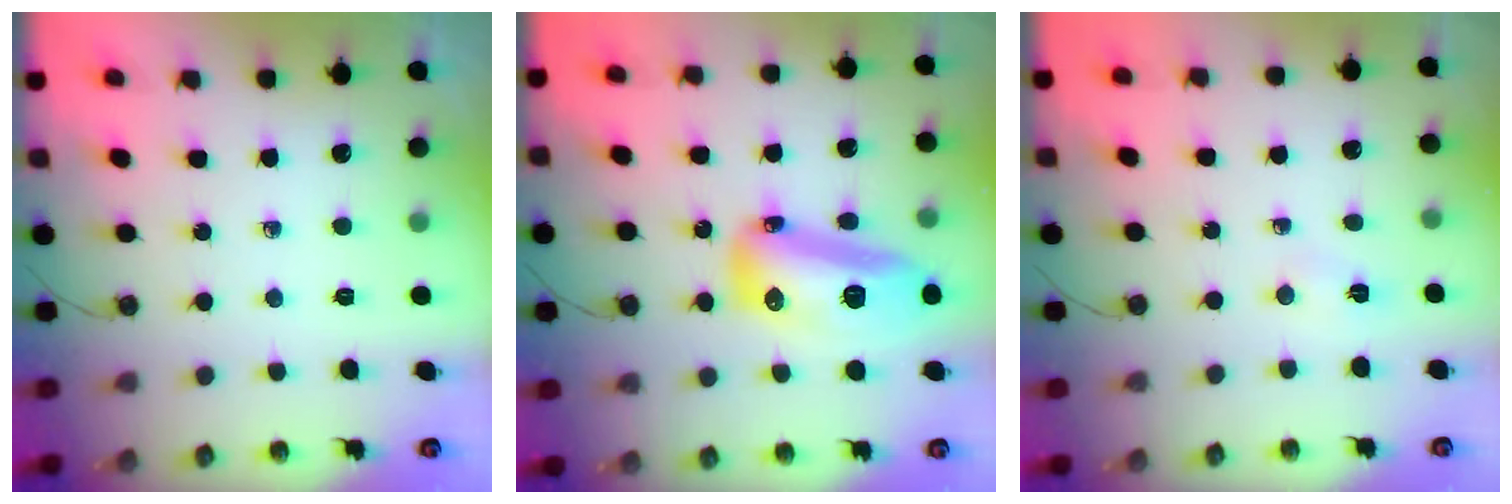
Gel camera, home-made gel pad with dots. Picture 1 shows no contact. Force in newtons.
{"total": 16.5, "press": 16.4, "slide": 1.7}
{"total": 2.9, "press": 1.4, "slide": 2.6}